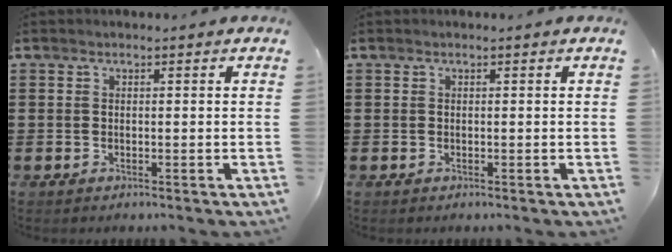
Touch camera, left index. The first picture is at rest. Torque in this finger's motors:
{"motor_torque": [0.00, 0.00, 0.00, 0.01]}